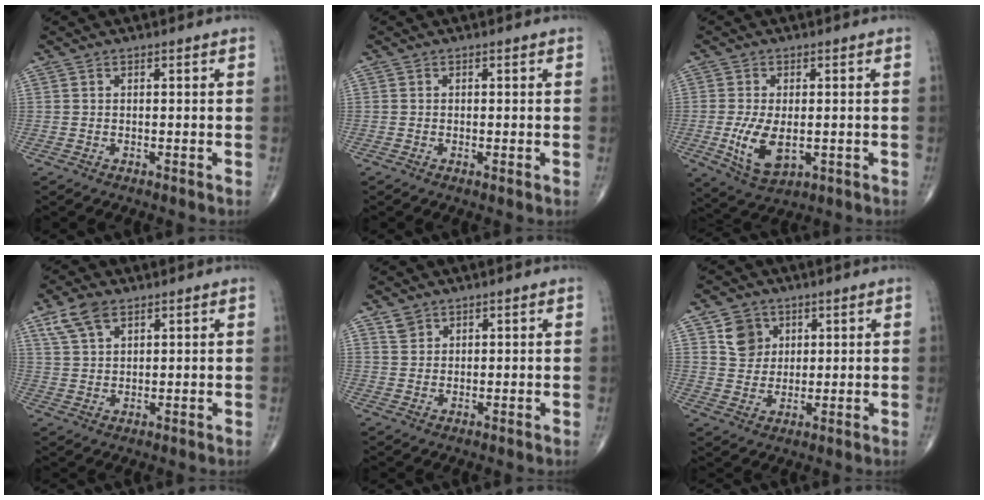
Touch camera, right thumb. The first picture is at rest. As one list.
[{"total": 0.7, "force": [-0.1, 0.2, 0.7], "torque": [-0.016, -0.003, -0.005]}, {"total": 8.3, "force": [-1.3, 4.4, 7.0], "torque": [-0.132, -0.016, -0.014]}, {"total": 6.1, "force": [3.6, 3.2, 3.7], "torque": [-0.068, -0.003, 0.075]}, {"total": 2.2, "force": [1.5, 1.5, 0.4], "torque": [0.004, -0.004, 0.025]}, {"total": 6.1, "force": [2.7, 5.0, 2.2], "torque": [-0.016, -0.015, 0.052]}]